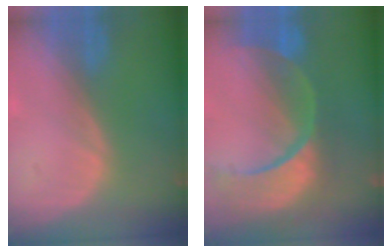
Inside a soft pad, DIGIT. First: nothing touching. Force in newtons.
{"total": 13.8, "press": 10.9, "slide": 8.4}